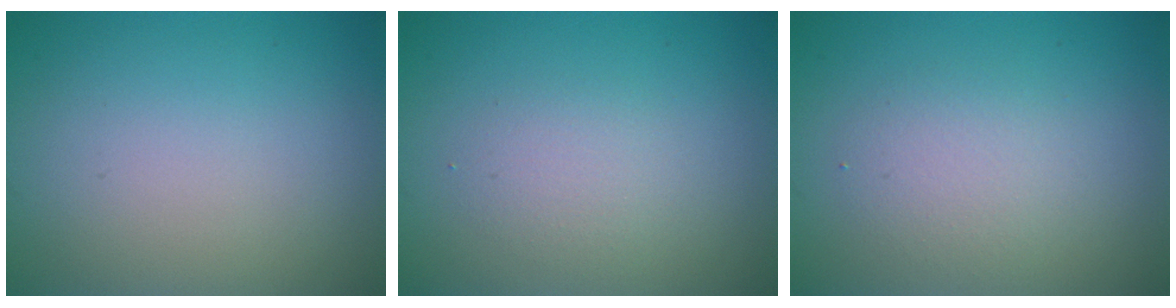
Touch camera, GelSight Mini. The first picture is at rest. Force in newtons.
{"total": 1.8, "press": 1.8, "slide": 0.1}
{"total": 2.5, "press": 2.5, "slide": 0.2}